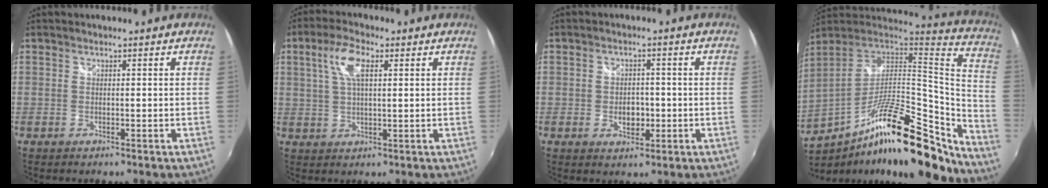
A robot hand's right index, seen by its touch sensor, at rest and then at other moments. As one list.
[{"total": 6.9, "force": [2.4, 2.6, 5.9], "torque": [-0.114, 0.012, 0.046]}, {"total": 4.0, "force": [-0.9, 2.7, 2.7], "torque": [-0.046, 0.000, -0.011]}, {"total": 26.6, "force": [-16.7, 6.5, 19.6], "torque": [-0.299, -0.023, -0.276]}]